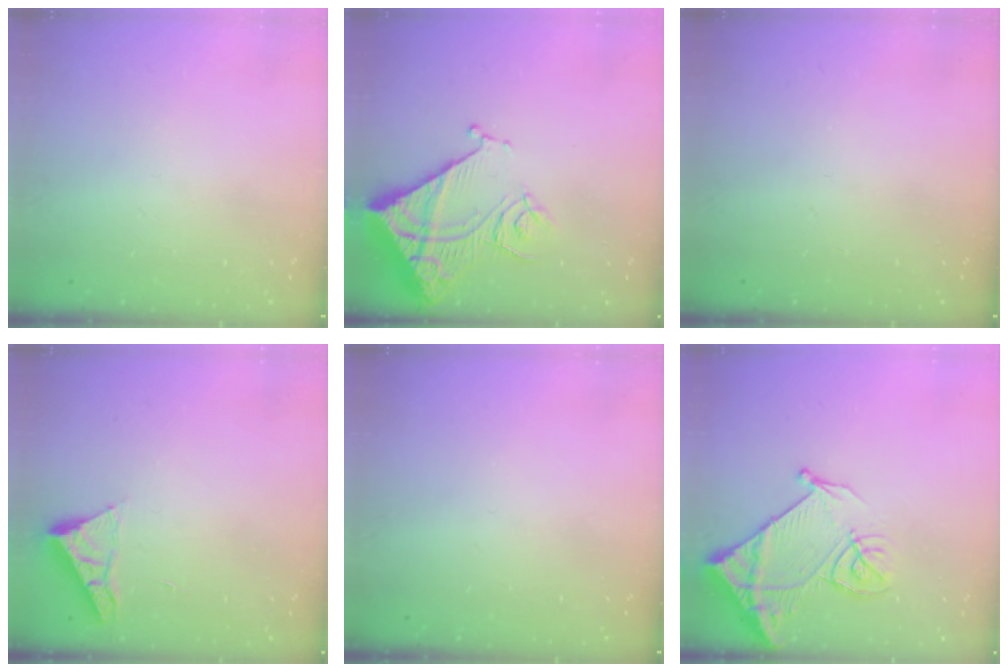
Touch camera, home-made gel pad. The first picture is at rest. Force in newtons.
{"total": 14.6, "press": 14.5, "slide": 1.6}
{"total": 0.0}
{"total": 5.3, "press": 5.3, "slide": 0.5}
{"total": 0.0}
{"total": 13.7, "press": 13.6, "slide": 1.6}